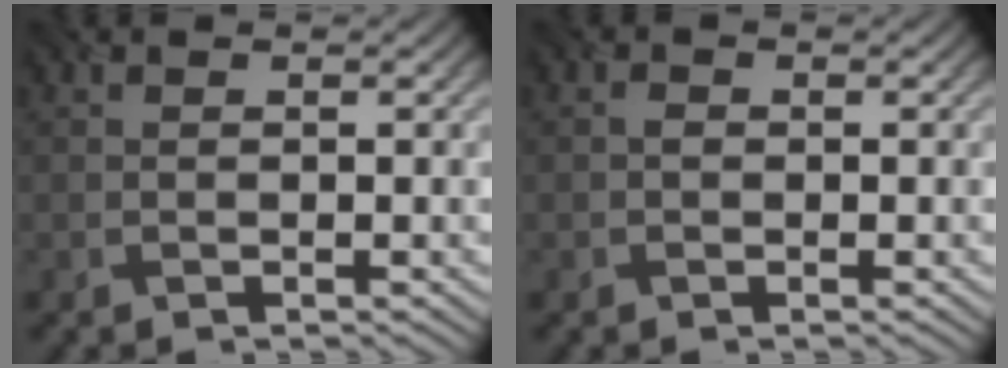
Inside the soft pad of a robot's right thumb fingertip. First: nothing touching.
{"total": 0.5, "force": [-0.2, 0.4, 0.3], "torque": [-0.004, 0.000, -0.005]}